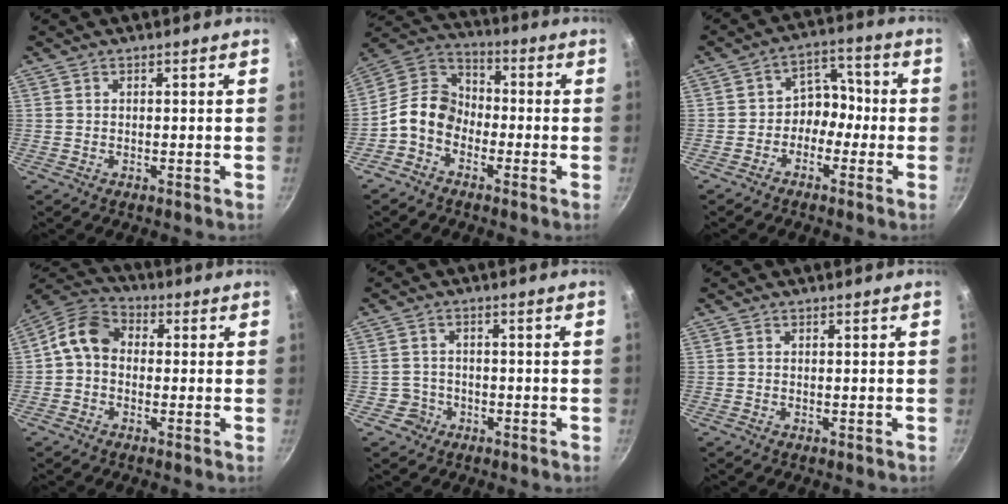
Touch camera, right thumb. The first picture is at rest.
{"total": 10.2, "force": [-3.6, 7.8, 5.6], "torque": [-0.075, 0.053, -0.098]}
{"total": 6.4, "force": [-2.1, 5.1, 3.3], "torque": [0.001, 0.041, -0.047]}
{"total": 8.3, "force": [0.0, 6.6, 5.1], "torque": [-0.073, 0.027, -0.024]}
{"total": 3.3, "force": [-1.4, 3.0, 0.3], "torque": [0.012, 0.021, -0.021]}
{"total": 0.0}